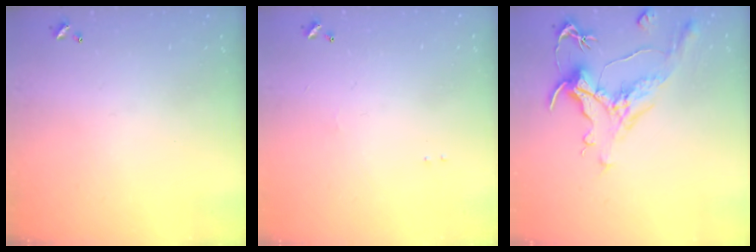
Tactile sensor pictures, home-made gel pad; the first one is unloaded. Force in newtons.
{"total": 0.9, "press": 0.8, "slide": 0.5}
{"total": 1.1, "press": 0.0, "slide": 1.1}